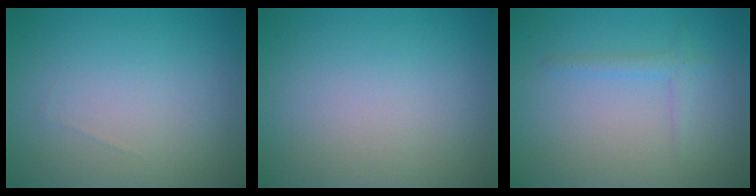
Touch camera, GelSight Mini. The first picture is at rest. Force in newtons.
{"total": 0.0}
{"total": 1.3, "press": 1.3, "slide": 0.1}